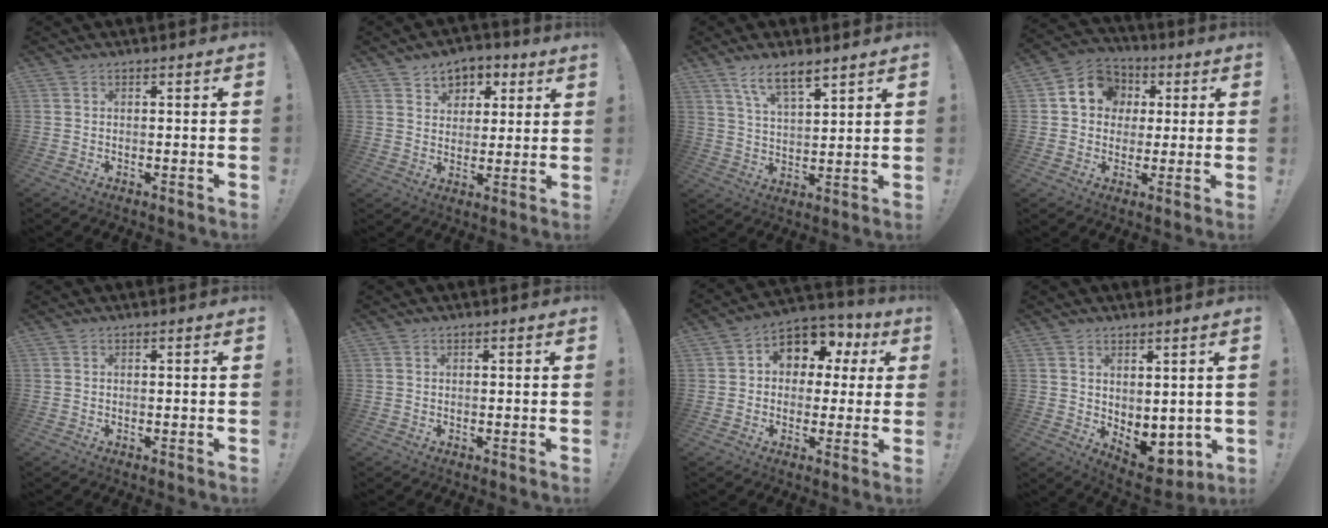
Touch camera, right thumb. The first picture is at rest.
{"total": 6.4, "force": [3.4, 5.3, 1.4], "torque": [-0.011, -0.024, 0.065]}
{"total": 8.5, "force": [6.3, 2.6, 5.0], "torque": [-0.078, -0.036, 0.113]}
{"total": 11.5, "force": [2.7, 10.0, 5.0], "torque": [-0.061, 0.003, 0.056]}
{"total": 0.0}
{"total": 0.0}
{"total": 9.4, "force": [3.6, 7.3, 4.8], "torque": [-0.071, -0.022, 0.069]}
{"total": 6.0, "force": [-0.1, 4.6, 3.9], "torque": [-0.025, -0.011, 0.009]}